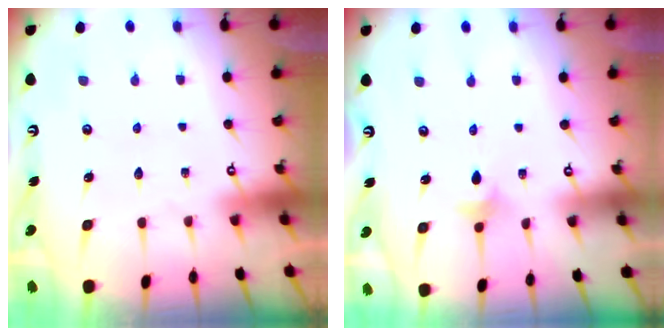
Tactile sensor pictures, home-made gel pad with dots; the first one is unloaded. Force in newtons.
{"total": 2.8, "press": 2.8, "slide": 0.5}